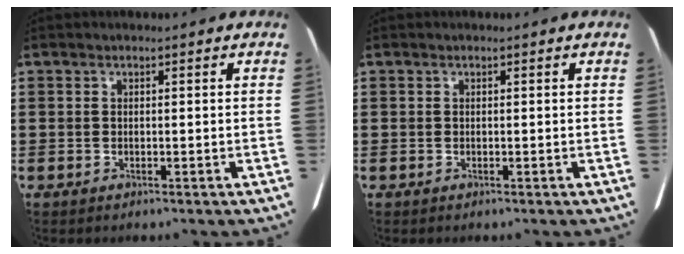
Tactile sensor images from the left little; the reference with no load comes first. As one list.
[{"total": 0.0}]